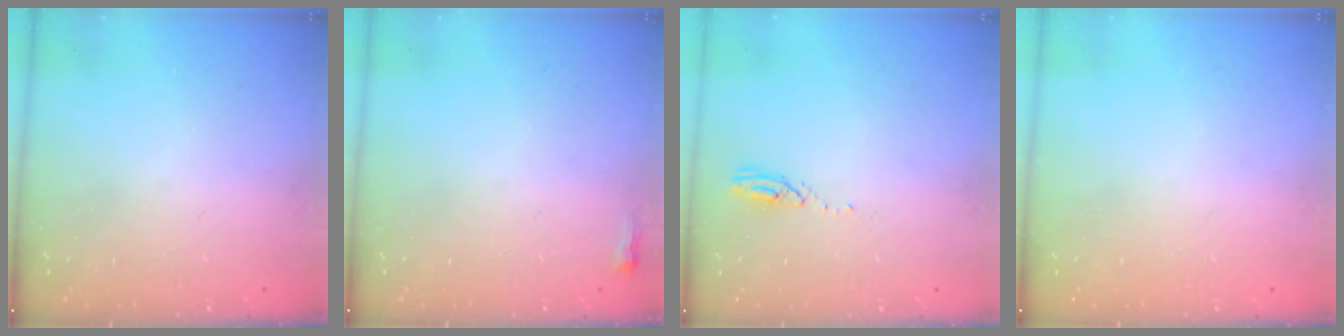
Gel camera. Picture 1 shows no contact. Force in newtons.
{"total": 2.2, "press": 2.2, "slide": 0.6}
{"total": 3.1, "press": 3.1, "slide": 0.1}
{"total": 0.0}